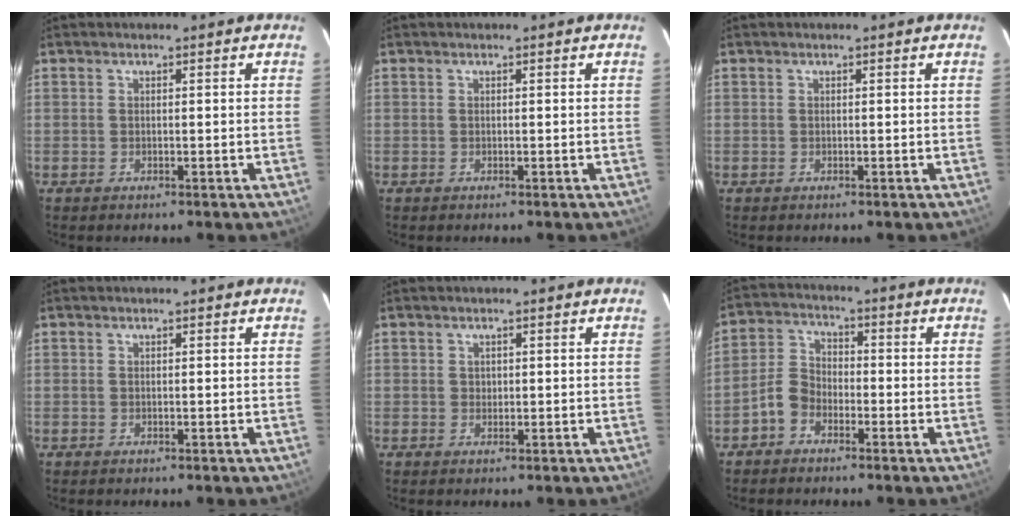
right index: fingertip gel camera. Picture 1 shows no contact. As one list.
[{"total": 0.0}, {"total": 0.0}, {"total": 0.0}, {"total": 0.8, "force": [0.1, 0.8, 0.1], "torque": [0.004, 0.003, 0.002]}, {"total": 5.4, "force": [-3.2, 3.7, 2.3], "torque": [-0.052, 0.018, -0.067]}]